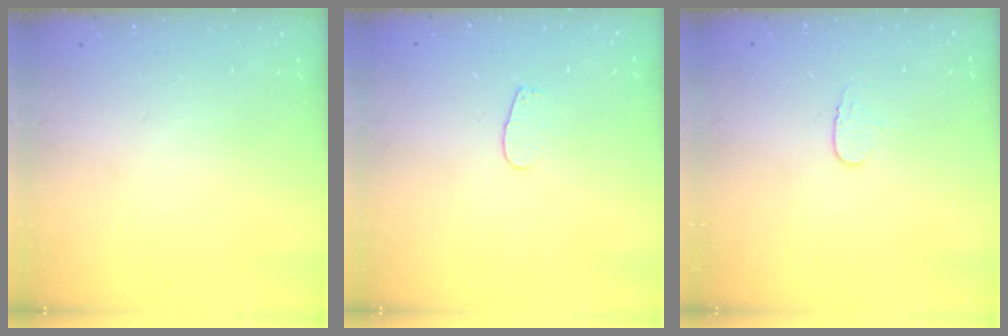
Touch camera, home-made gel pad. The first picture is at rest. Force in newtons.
{"total": 2.6, "press": 2.5, "slide": 0.3}
{"total": 3.9, "press": 3.8, "slide": 0.4}